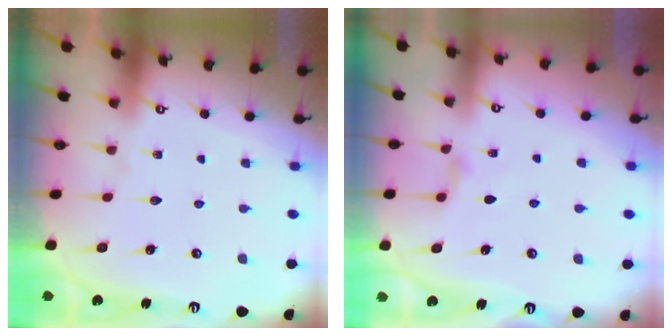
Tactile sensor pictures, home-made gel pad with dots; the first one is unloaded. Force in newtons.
{"total": 1.9, "press": 1.9, "slide": 0.4}